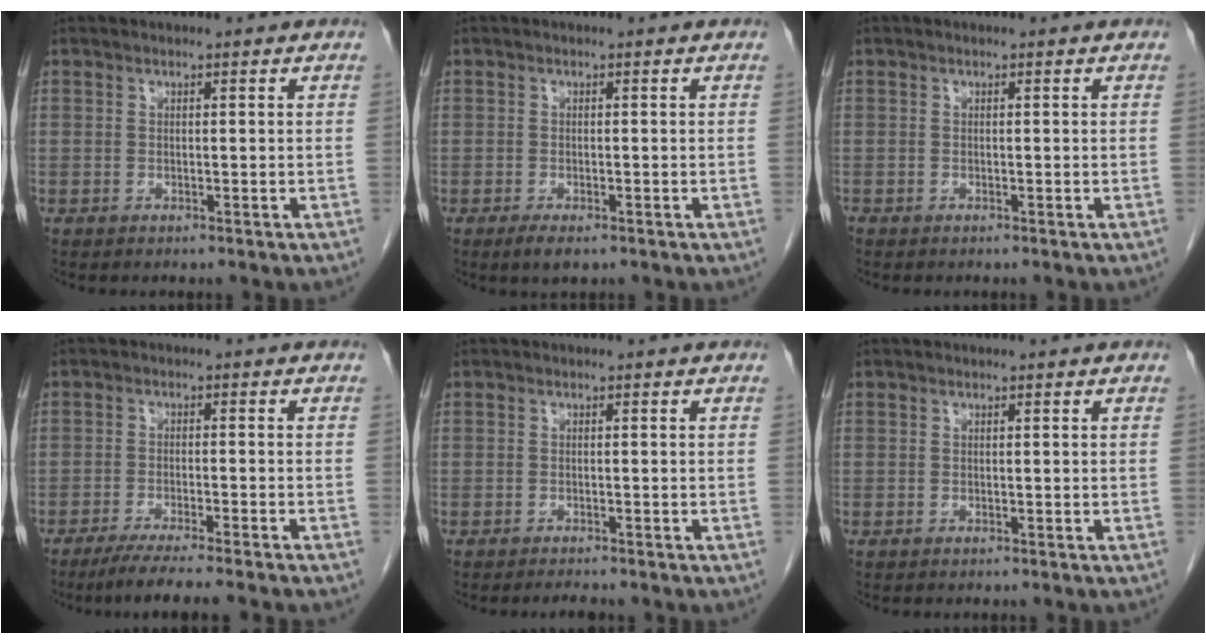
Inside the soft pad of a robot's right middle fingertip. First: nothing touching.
{"total": 2.6, "force": [-1.7, 1.0, 1.8], "torque": [-0.031, -0.004, -0.023]}
{"total": 0.0}
{"total": 8.4, "force": [-6.9, -0.9, 4.7], "torque": [-0.060, -0.022, -0.106]}
{"total": 1.3, "force": [-1.2, -0.1, 0.4], "torque": [-0.009, -0.003, -0.017]}
{"total": 0.0}